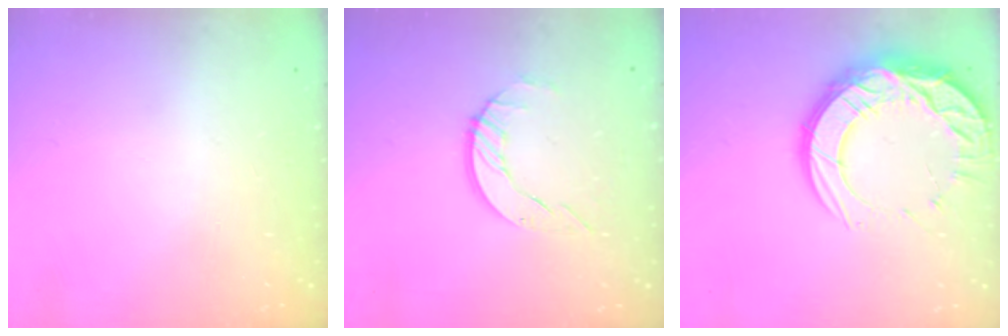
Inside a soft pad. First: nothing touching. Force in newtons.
{"total": 5.2, "press": 5.2, "slide": 0.5}
{"total": 18.6, "press": 18.6, "slide": 1.4}